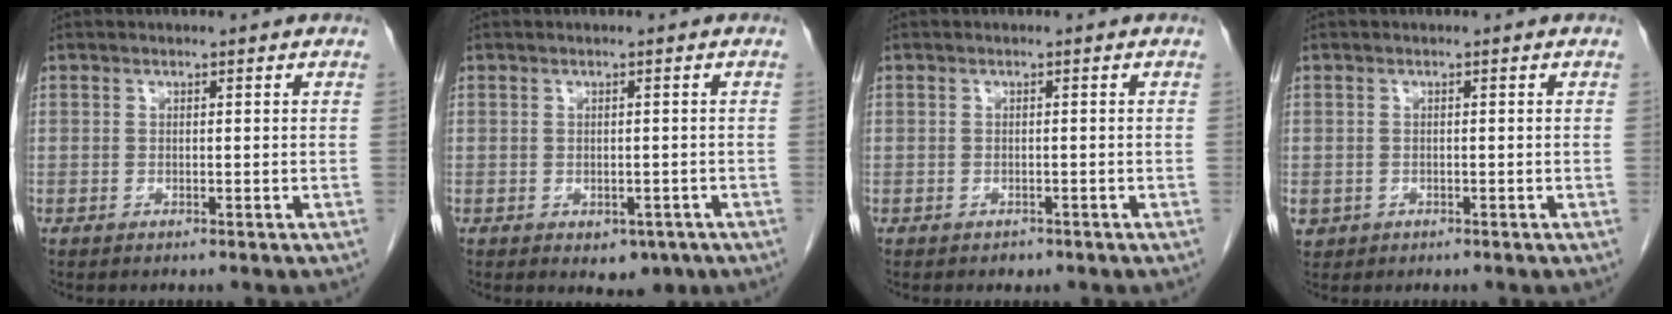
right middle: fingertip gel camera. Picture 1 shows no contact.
{"total": 3.0, "force": [-1.5, 2.0, 1.8], "torque": [-0.016, -0.002, -0.007]}
{"total": 0.8, "force": [-0.6, 0.5, 0.2], "torque": [-0.009, -0.002, -0.006]}
{"total": 1.7, "force": [-0.5, 1.5, 0.5], "torque": [-0.010, 0.002, -0.001]}